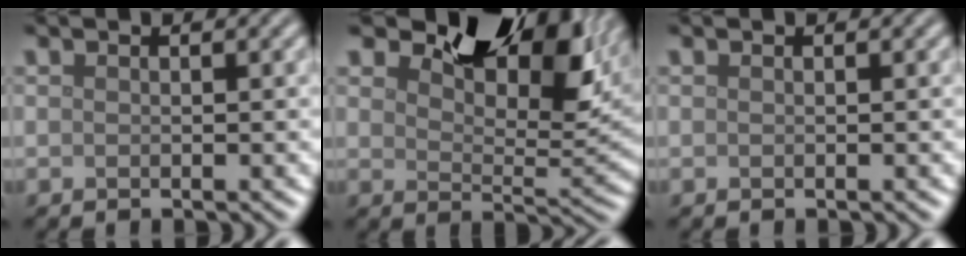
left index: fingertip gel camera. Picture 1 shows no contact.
{"total": 9.7, "force": [5.8, 4.2, 6.5], "torque": [-0.093, -0.001, 0.095]}
{"total": 0.0}